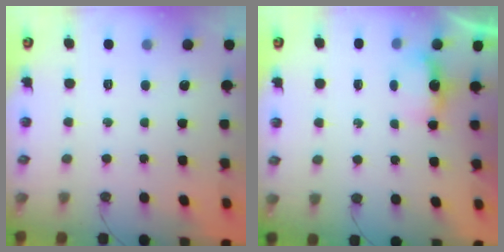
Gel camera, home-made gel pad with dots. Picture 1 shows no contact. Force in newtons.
{"total": 3.5, "press": 3.3, "slide": 1.0}